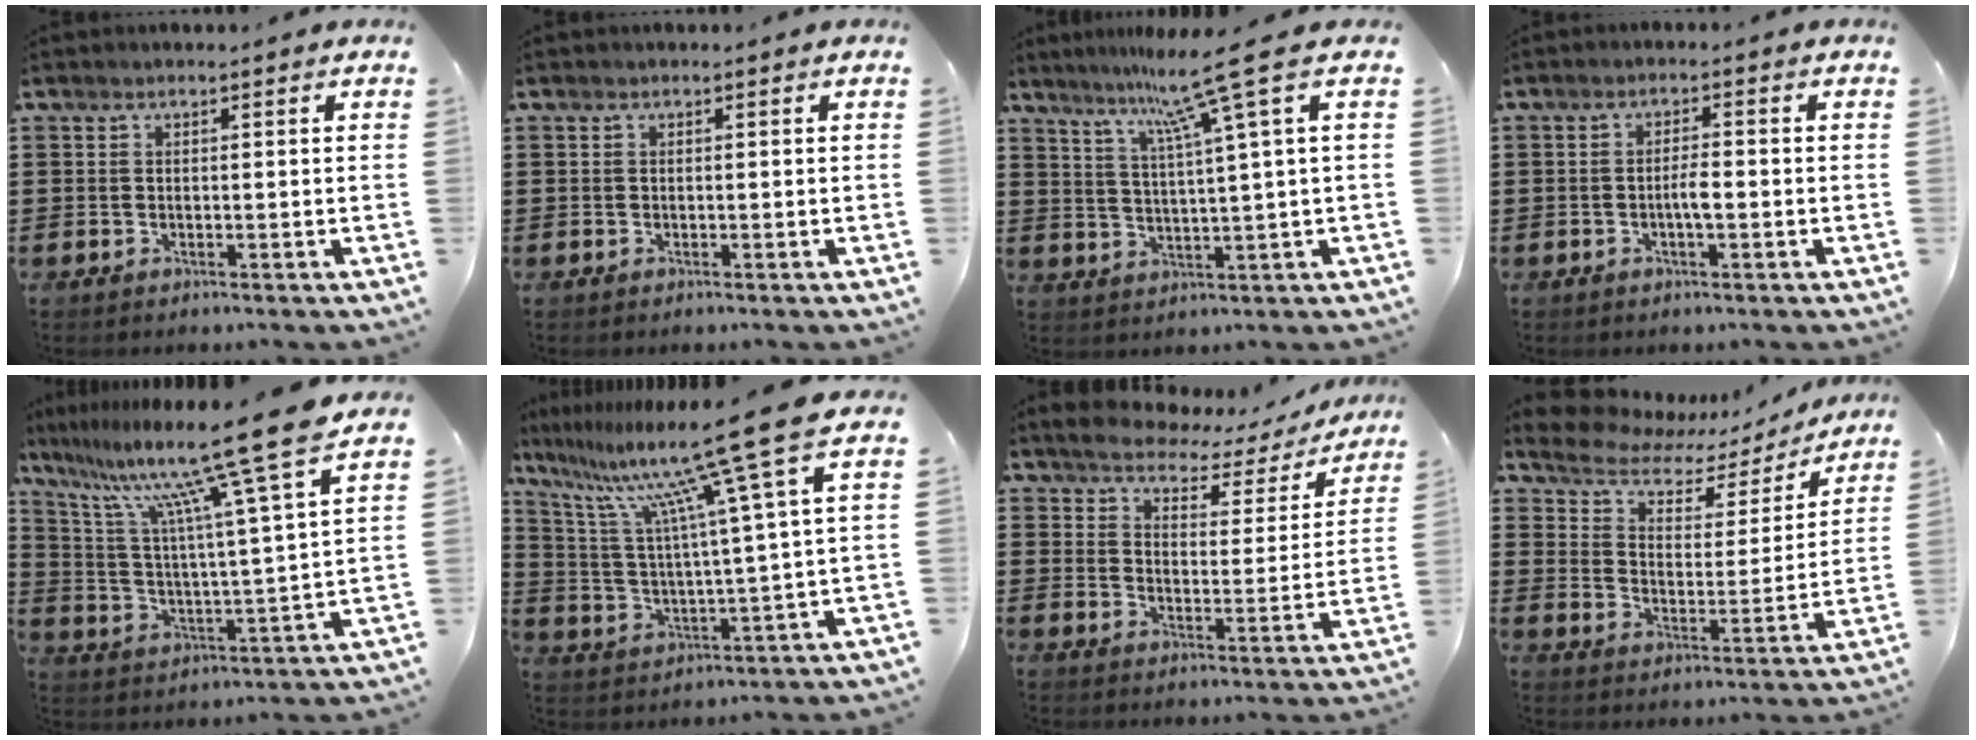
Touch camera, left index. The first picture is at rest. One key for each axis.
{"total": 0.0}
{"total": 9.6, "fx": 5.4, "fy": -1.5, "fz": 7.8, "tx": -0.157, "ty": -0.014, "tz": 0.082}
{"total": 2.7, "fx": -0.7, "fy": 0.6, "fz": 2.5, "tx": -0.046, "ty": 0.004, "tz": -0.013}
{"total": 14.2, "fx": 10.9, "fy": -0.6, "fz": 9.1, "tx": -0.189, "ty": -0.073, "tz": 0.167}
{"total": 15.7, "fx": 10.6, "fy": -0.9, "fz": 11.6, "tx": -0.241, "ty": -0.058, "tz": 0.160}
{"total": 3.5, "fx": 3.4, "fy": 0.7, "fz": 0.6, "tx": -0.037, "ty": -0.027, "tz": 0.050}
{"total": 5.8, "fx": 5.0, "fy": 2.3, "fz": 1.8, "tx": -0.067, "ty": -0.031, "tz": 0.081}